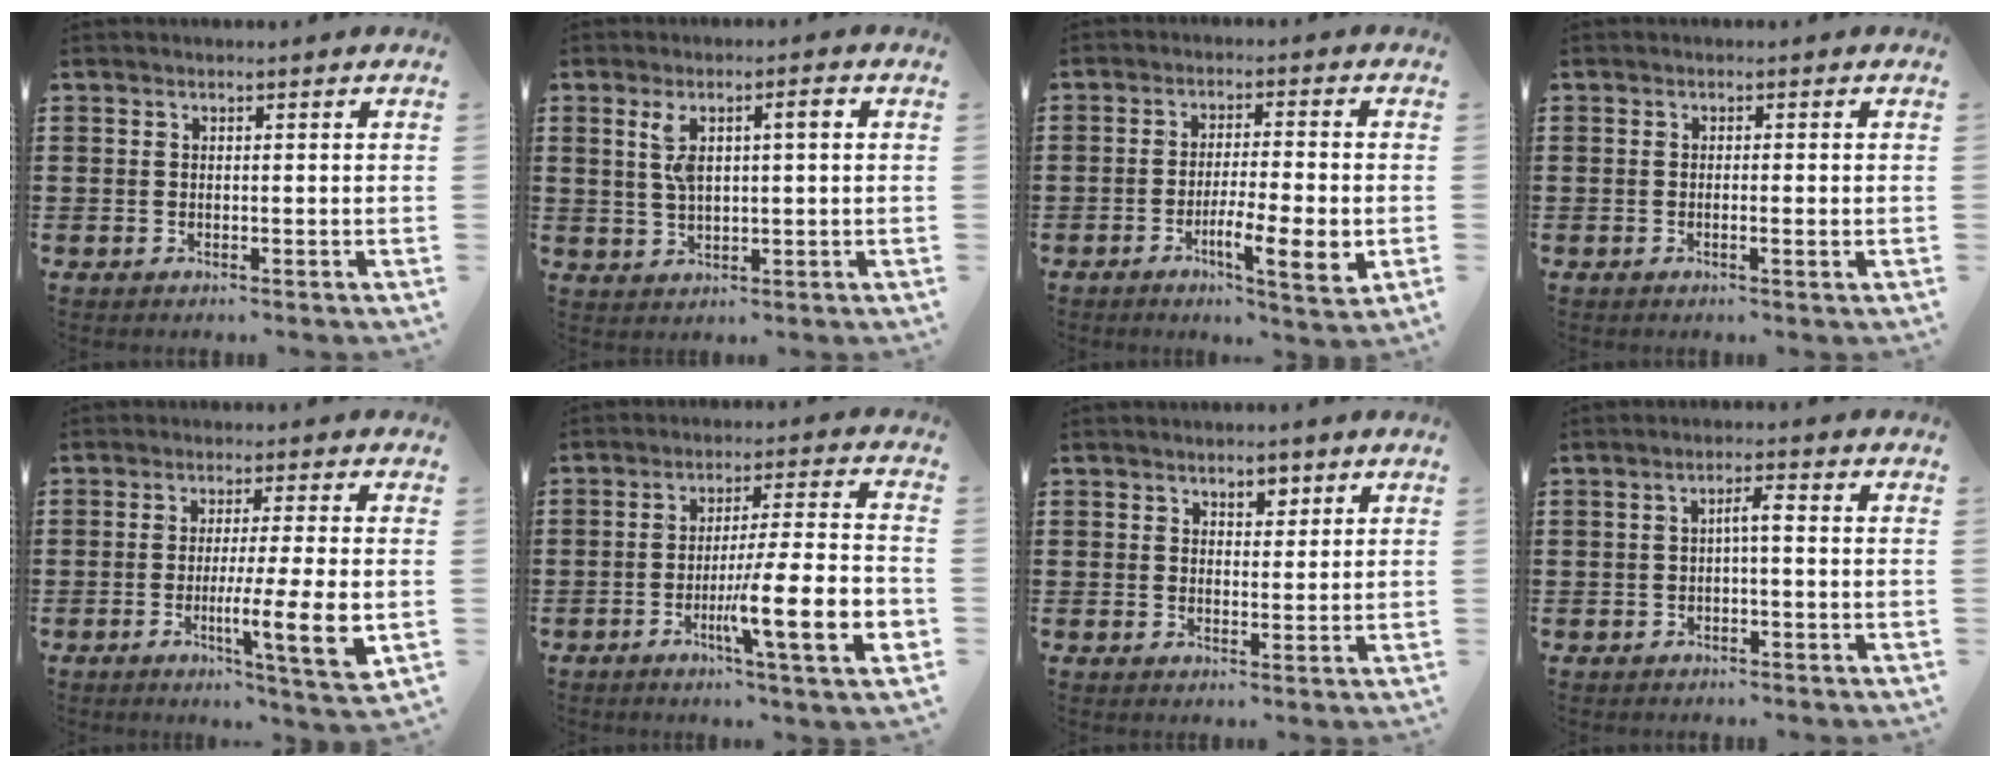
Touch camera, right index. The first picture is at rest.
{"total": 5.3, "force": [1.5, 1.7, 4.8], "torque": [-0.097, 0.007, 0.024]}
{"total": 7.6, "force": [-2.7, 1.0, 7.1], "torque": [-0.121, -0.009, -0.047]}
{"total": 1.1, "force": [-0.2, -0.1, 1.1], "torque": [-0.017, -0.005, -0.004]}
{"total": 10.2, "force": [-1.9, 0.4, 10.0], "torque": [-0.159, -0.019, -0.030]}
{"total": 12.8, "force": [-4.4, 1.3, 12.0], "torque": [-0.202, -0.010, -0.078]}
{"total": 2.8, "force": [1.9, 1.7, 1.2], "torque": [-0.013, 0.002, 0.031]}
{"total": 2.4, "force": [-0.4, 0.3, 2.4], "torque": [-0.046, 0.003, -0.009]}